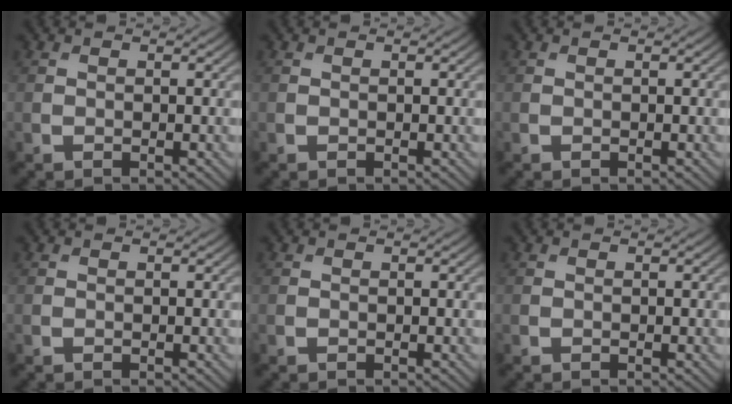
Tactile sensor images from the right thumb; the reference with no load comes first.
{"total": 0.0}
{"total": 0.0}
{"total": 0.0}
{"total": 0.0}
{"total": 0.0}